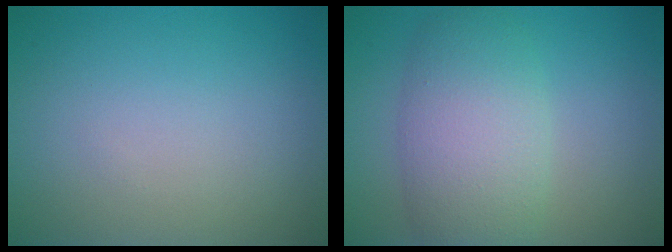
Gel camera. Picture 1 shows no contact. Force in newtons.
{"total": 6.4, "press": 6.4, "slide": 0.2}